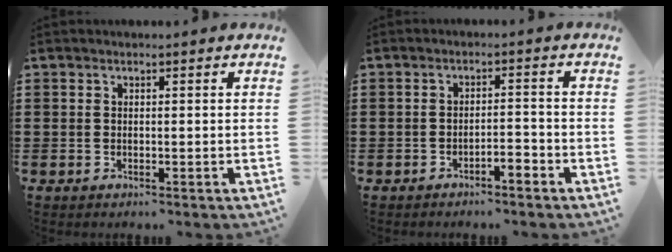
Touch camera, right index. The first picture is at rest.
{"total": 2.3, "force": [-2.1, 0.3, 1.0], "torque": [-0.020, 0.004, -0.041]}